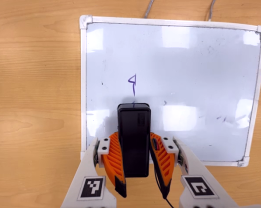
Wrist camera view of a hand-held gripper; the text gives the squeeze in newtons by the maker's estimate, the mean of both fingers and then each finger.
{"total": 8.0, "left": 7.0, "right": 9.0}